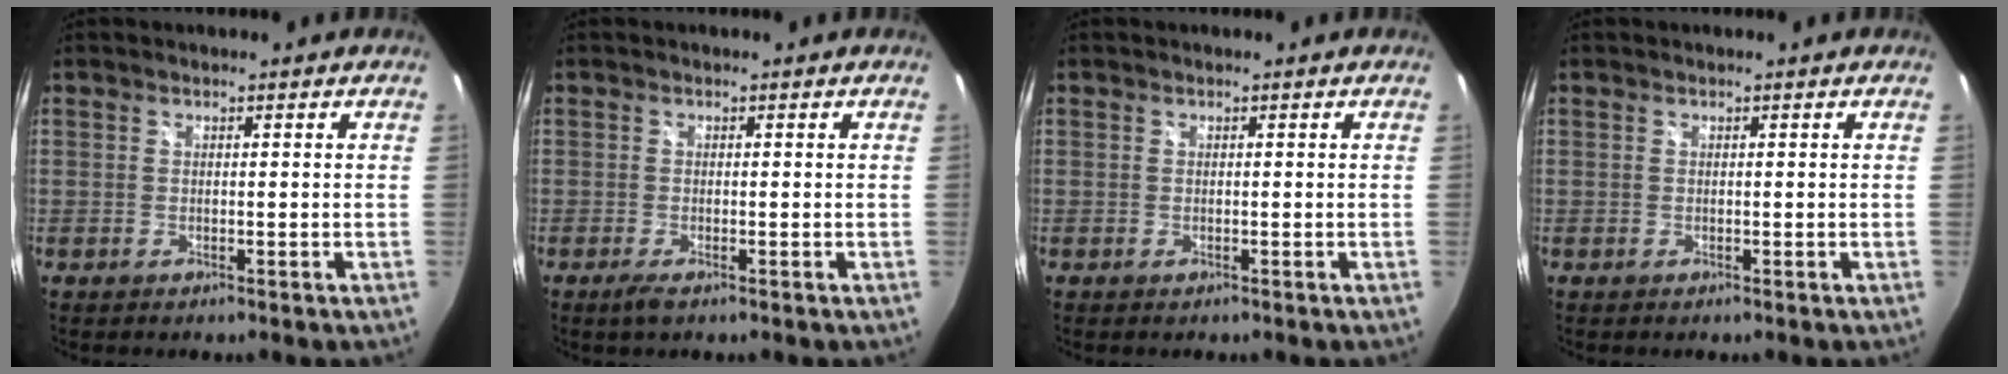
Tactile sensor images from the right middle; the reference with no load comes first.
{"total": 1.8, "force": [-1.1, 0.2, 1.5], "torque": [-0.029, -0.008, -0.019]}
{"total": 0.0}
{"total": 0.0}